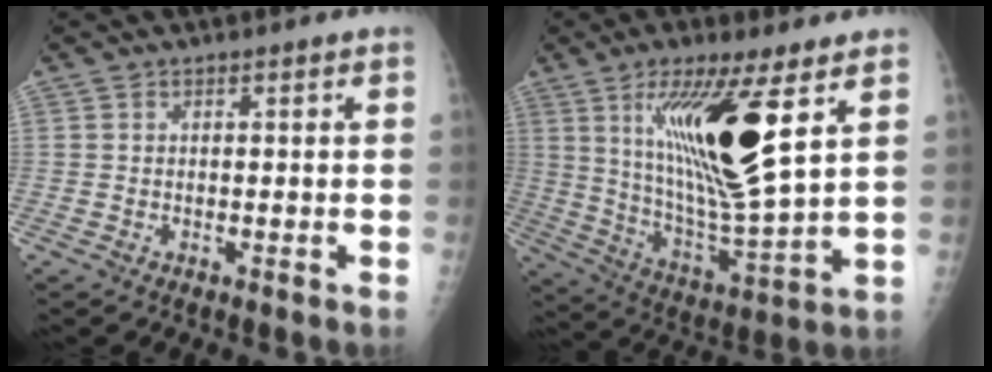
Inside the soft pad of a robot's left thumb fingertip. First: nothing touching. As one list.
[{"total": 19.6, "force": [7.6, 3.9, 17.6], "torque": [-0.315, -0.052, 0.142]}]